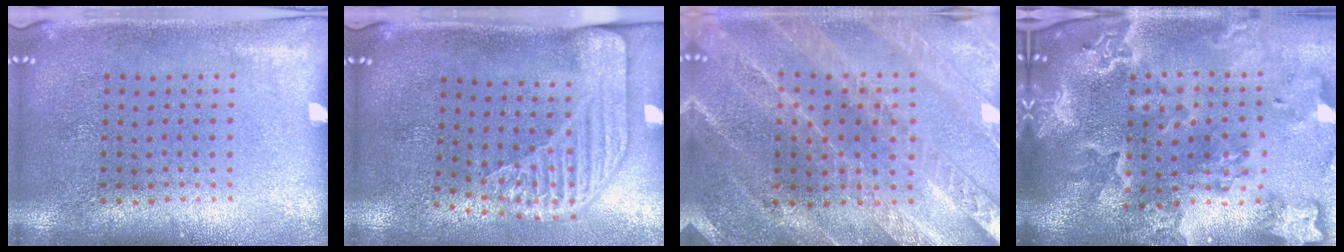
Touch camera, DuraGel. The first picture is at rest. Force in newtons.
{"total": 2.3, "press": 1.7, "slide": 1.5}
{"total": 2.3, "press": 2.3, "slide": 0.3}
{"total": 4.2, "press": 3.5, "slide": 2.3}